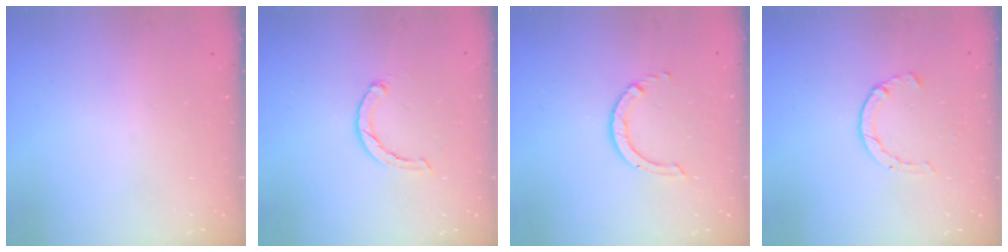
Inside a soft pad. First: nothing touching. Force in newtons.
{"total": 1.8, "press": 1.8, "slide": 0.4}
{"total": 2.9, "press": 2.9, "slide": 0.2}
{"total": 2.1, "press": 2.1, "slide": 0.5}